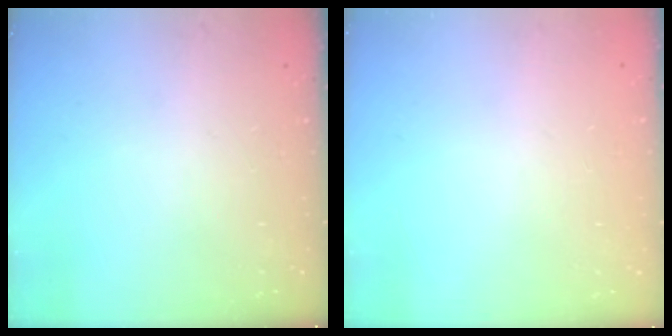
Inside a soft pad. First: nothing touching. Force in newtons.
{"total": 0.0}